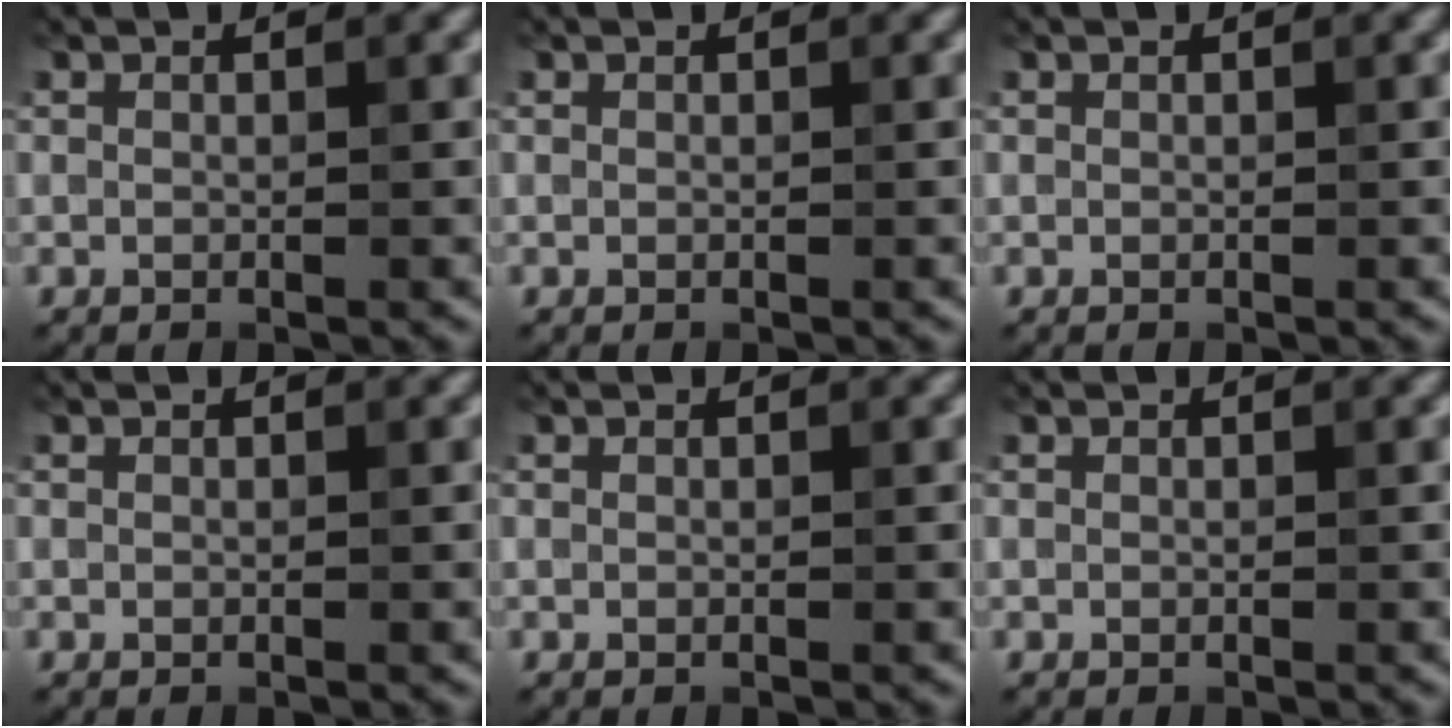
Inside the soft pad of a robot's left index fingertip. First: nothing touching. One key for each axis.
{"total": 0.0}
{"total": 0.0}
{"total": 0.0}
{"total": 0.0}
{"total": 0.0}